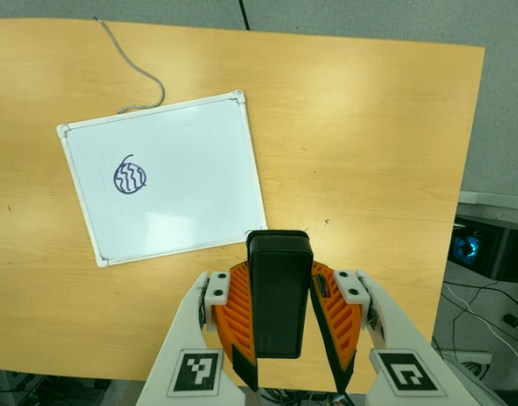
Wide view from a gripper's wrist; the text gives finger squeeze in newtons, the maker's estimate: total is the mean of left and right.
{"total": 6.3, "left": 5.0, "right": 7.7}